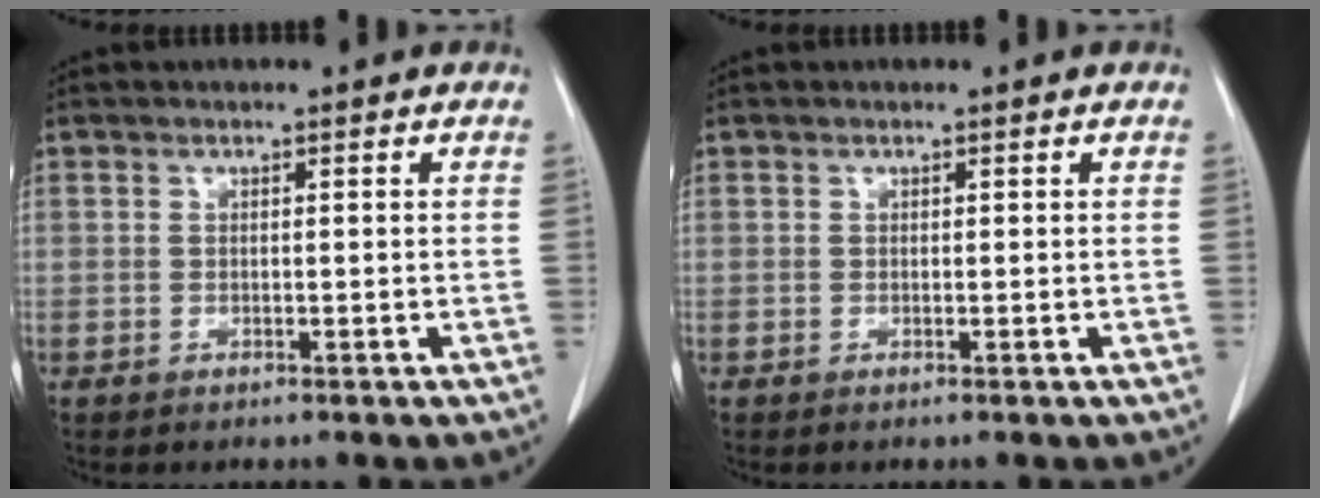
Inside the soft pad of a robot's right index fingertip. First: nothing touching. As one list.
[{"total": 0.0}]